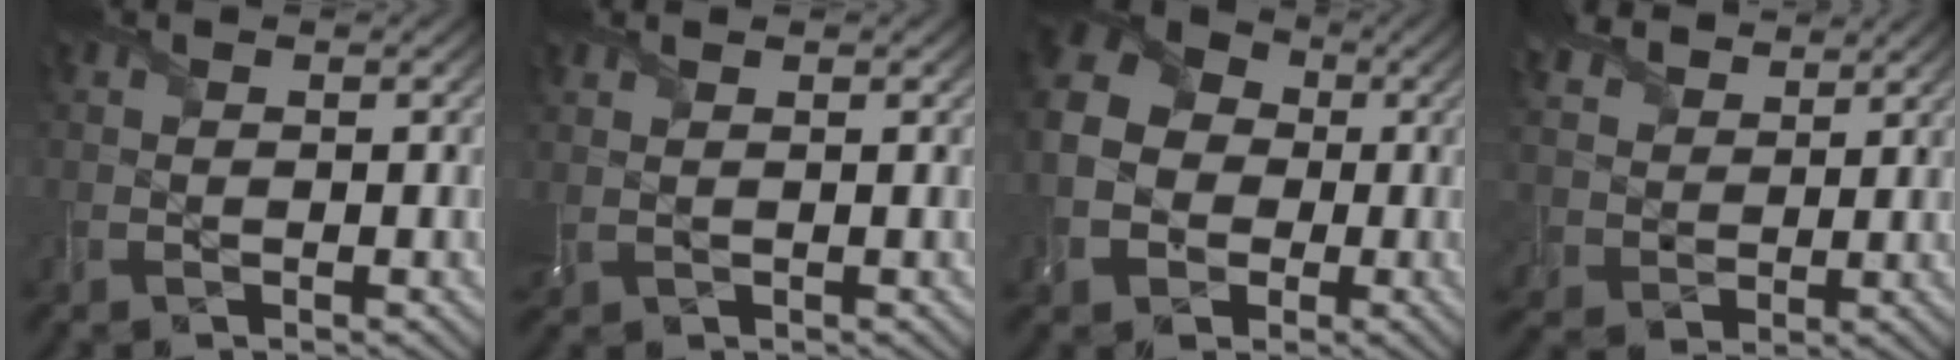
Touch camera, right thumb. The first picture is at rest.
{"total": 1.7, "force": [0.9, 0.6, 1.2], "torque": [-0.039, 0.005, 0.021]}
{"total": 13.9, "force": [-2.2, 12.3, 6.2], "torque": [-0.183, -0.018, -0.062]}
{"total": 6.8, "force": [4.6, 4.3, 2.5], "torque": [-0.079, 0.012, 0.082]}